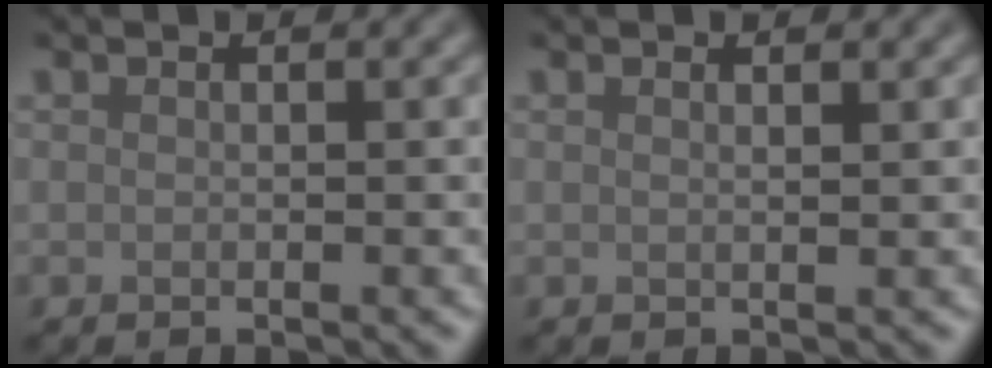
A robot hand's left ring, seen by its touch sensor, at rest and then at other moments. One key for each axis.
{"total": 0.8, "fx": 0.5, "fy": 0.0, "fz": 0.6, "tx": -0.004, "ty": -0.009, "tz": 0.006}